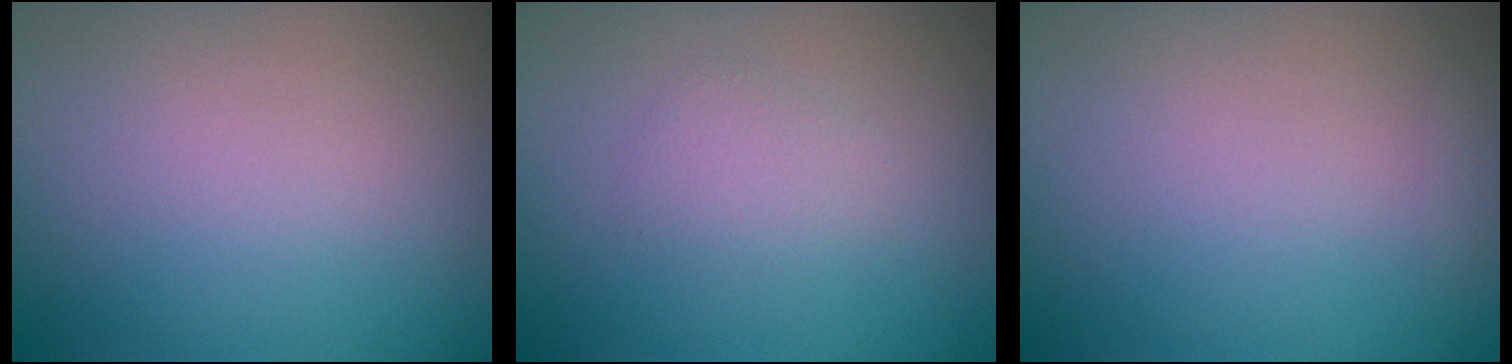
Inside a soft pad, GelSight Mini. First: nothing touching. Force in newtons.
{"total": 1.5, "press": 1.5, "slide": 0.0}
{"total": 0.7, "press": 0.7, "slide": 0.1}